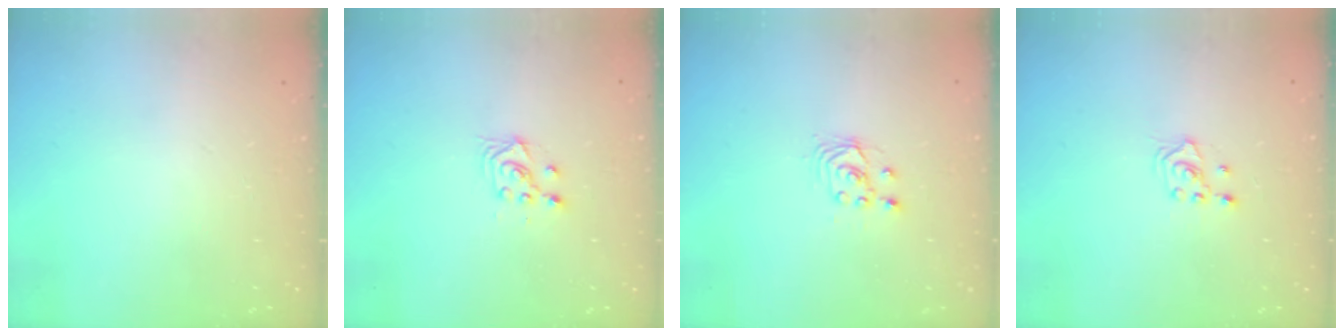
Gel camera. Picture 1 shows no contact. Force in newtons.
{"total": 3.6, "press": 3.5, "slide": 0.9}
{"total": 2.7, "press": 2.7, "slide": 0.2}
{"total": 1.8, "press": 1.8, "slide": 0.2}